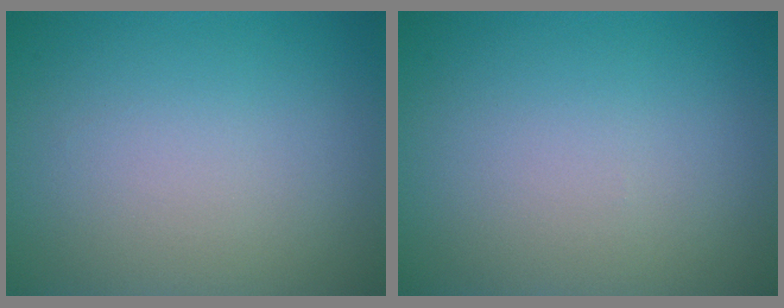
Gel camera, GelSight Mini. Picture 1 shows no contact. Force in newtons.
{"total": 0.0}